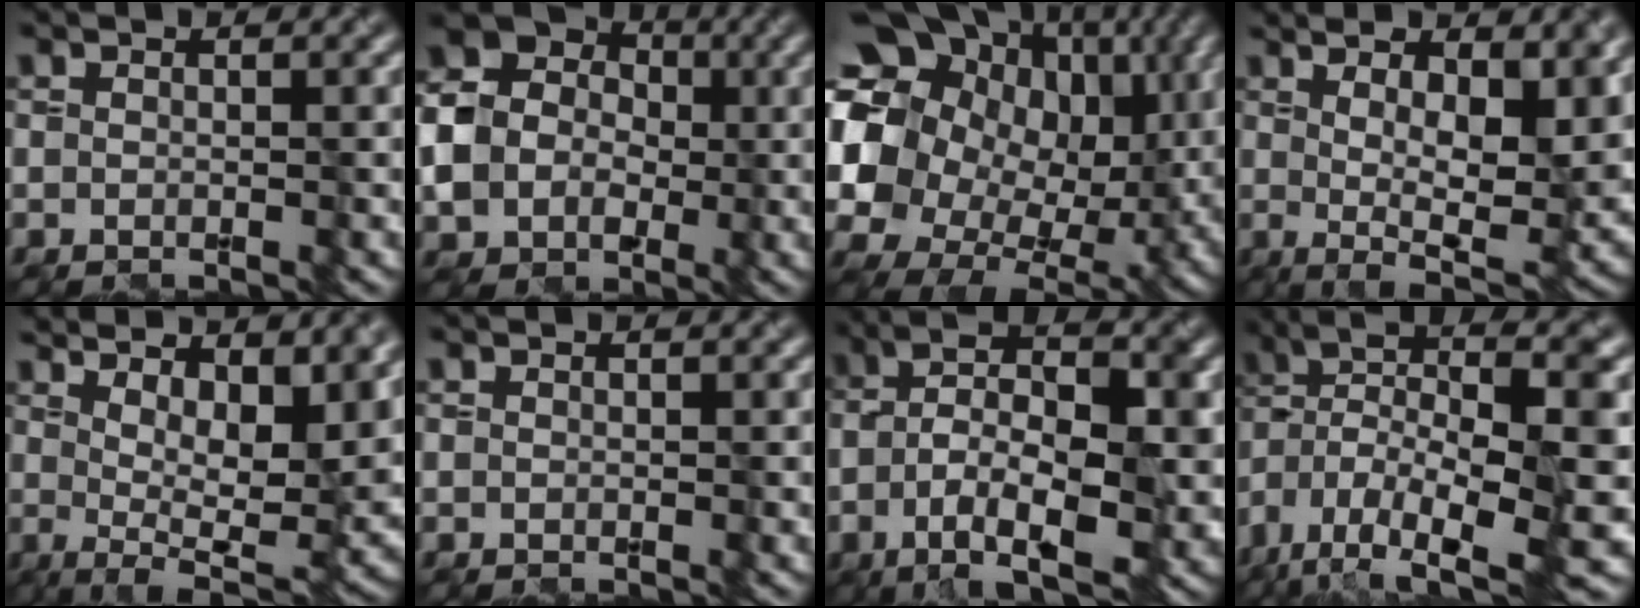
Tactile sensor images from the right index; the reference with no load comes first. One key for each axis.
{"total": 8.1, "fx": -0.6, "fy": 7.2, "fz": 3.8, "tx": -0.079, "ty": -0.001, "tz": -0.023}
{"total": 19.2, "fx": 5.0, "fy": 14.6, "fz": 11.3, "tx": -0.228, "ty": 0.030, "tz": 0.101}
{"total": 10.2, "fx": 2.8, "fy": 3.5, "fz": 9.1, "tx": -0.127, "ty": -0.003, "tz": 0.046}
{"total": 10.7, "fx": 4.4, "fy": 3.4, "fz": 9.1, "tx": -0.123, "ty": 0.005, "tz": 0.072}
{"total": 0.0}
{"total": 9.2, "fx": -2.4, "fy": 3.9, "fz": 8.0, "tx": -0.138, "ty": 0.007, "tz": -0.045}
{"total": 13.0, "fx": -4.4, "fy": 5.6, "fz": 10.9, "tx": -0.221, "ty": 0.004, "tz": -0.075}